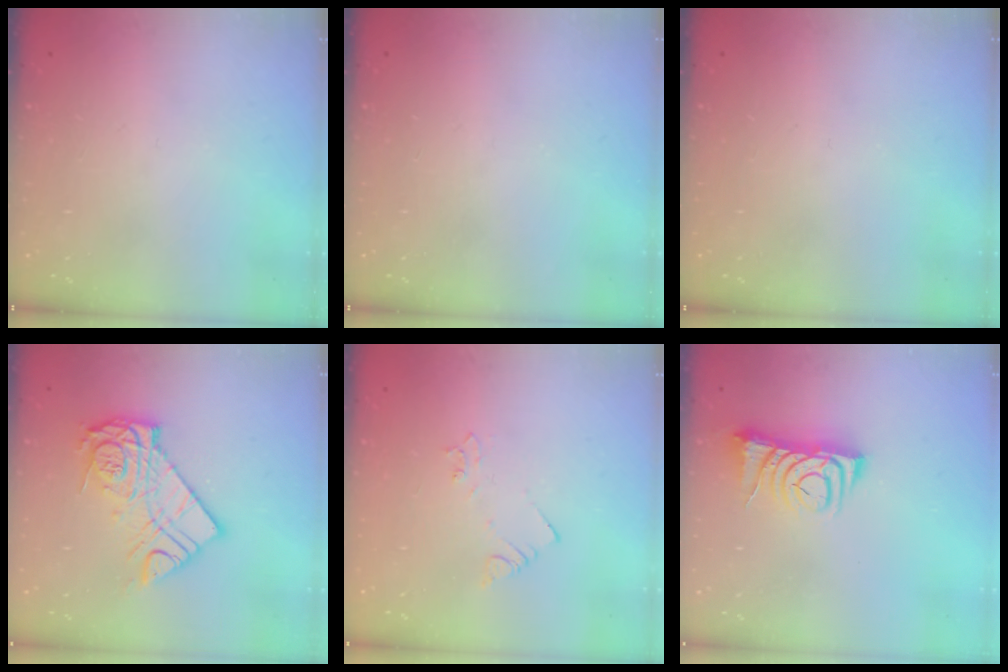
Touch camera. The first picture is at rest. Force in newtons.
{"total": 0.0}
{"total": 0.0}
{"total": 12.9, "press": 12.9, "slide": 1.0}
{"total": 2.1, "press": 2.1, "slide": 0.3}
{"total": 6.8, "press": 6.7, "slide": 1.0}